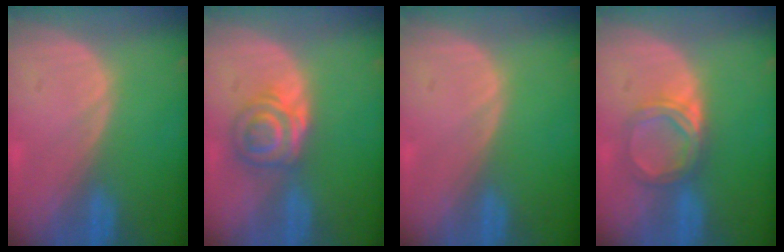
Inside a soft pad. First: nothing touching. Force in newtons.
{"total": 5.5, "press": 5.3, "slide": 1.8}
{"total": 0.0}
{"total": 5.2, "press": 4.6, "slide": 2.5}